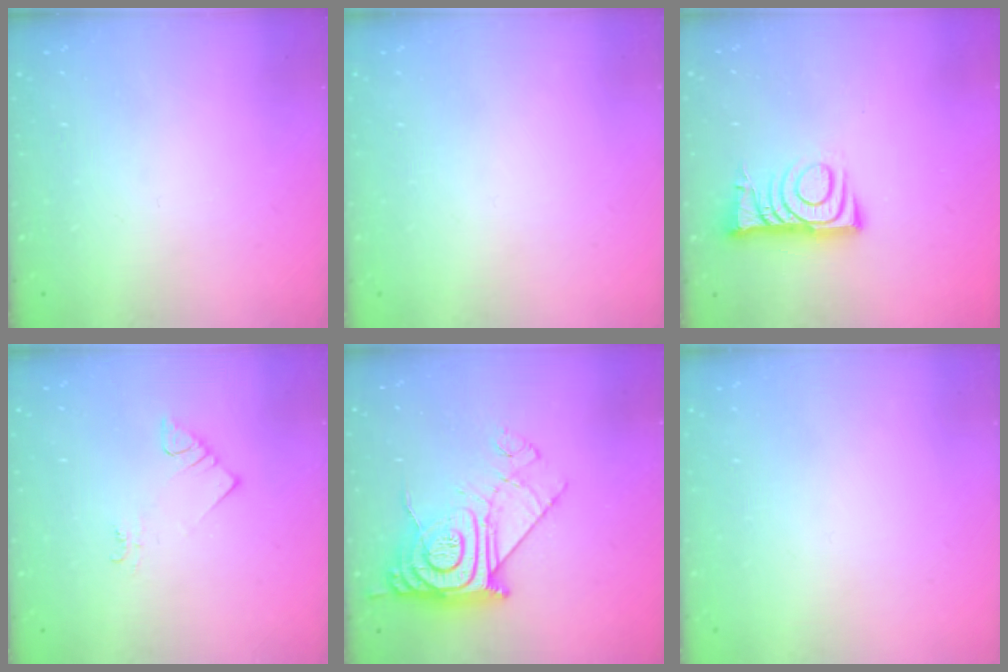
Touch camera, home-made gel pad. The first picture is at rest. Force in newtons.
{"total": 1.5, "press": 1.5, "slide": 0.1}
{"total": 7.6, "press": 7.6, "slide": 0.7}
{"total": 2.1, "press": 2.0, "slide": 0.5}
{"total": 16.0, "press": 15.9, "slide": 1.3}
{"total": 1.5, "press": 1.5, "slide": 0.1}